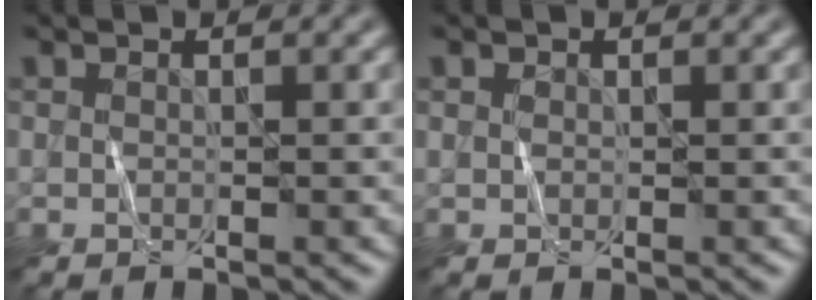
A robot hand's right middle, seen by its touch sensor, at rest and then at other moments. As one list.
[{"total": 0.6, "force": [0.2, 0.5, 0.1], "torque": [-0.002, 0.000, 0.004]}]